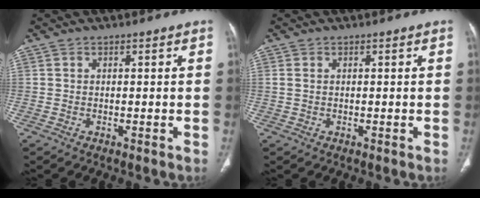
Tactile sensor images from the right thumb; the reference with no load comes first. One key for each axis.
{"total": 0.8, "fx": 0.1, "fy": 0.6, "fz": 0.5, "tx": -0.018, "ty": 0.003, "tz": 0.004}